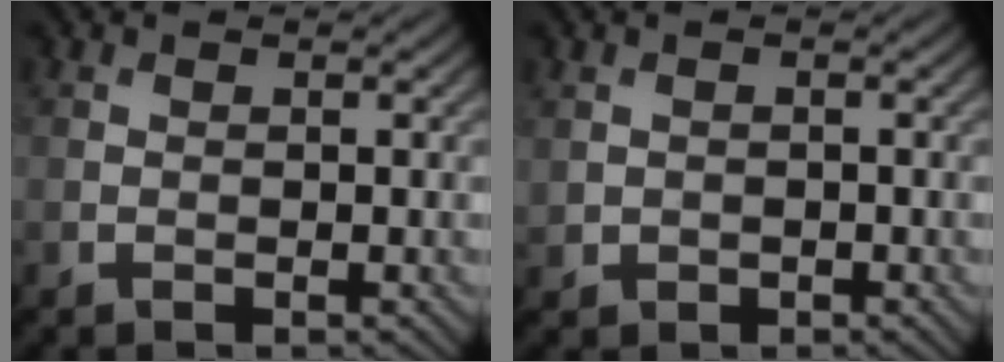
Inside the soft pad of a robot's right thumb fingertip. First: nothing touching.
{"total": 1.2, "force": [0.0, 1.1, 0.4], "torque": [-0.012, -0.008, 0.003]}